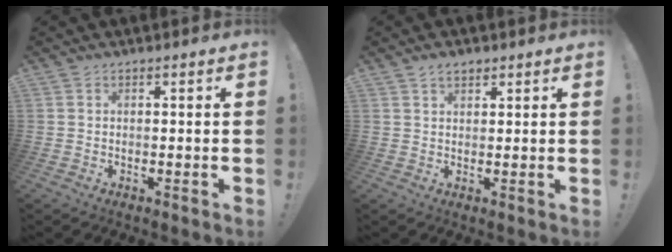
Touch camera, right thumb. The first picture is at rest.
{"total": 3.0, "force": [2.0, 1.8, 1.3], "torque": [-0.020, -0.007, 0.037]}